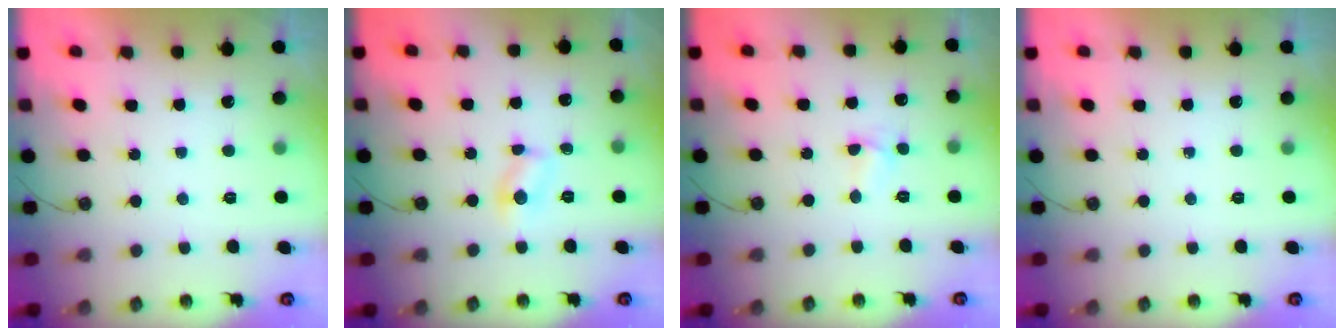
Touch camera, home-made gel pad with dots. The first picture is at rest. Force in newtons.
{"total": 5.0, "press": 4.9, "slide": 0.5}
{"total": 3.7, "press": 3.7, "slide": 0.4}
{"total": 0.0}